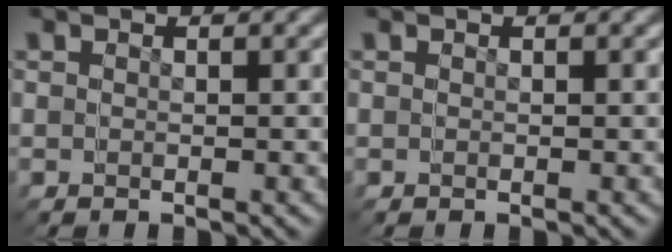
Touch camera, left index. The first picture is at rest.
{"total": 0.0}